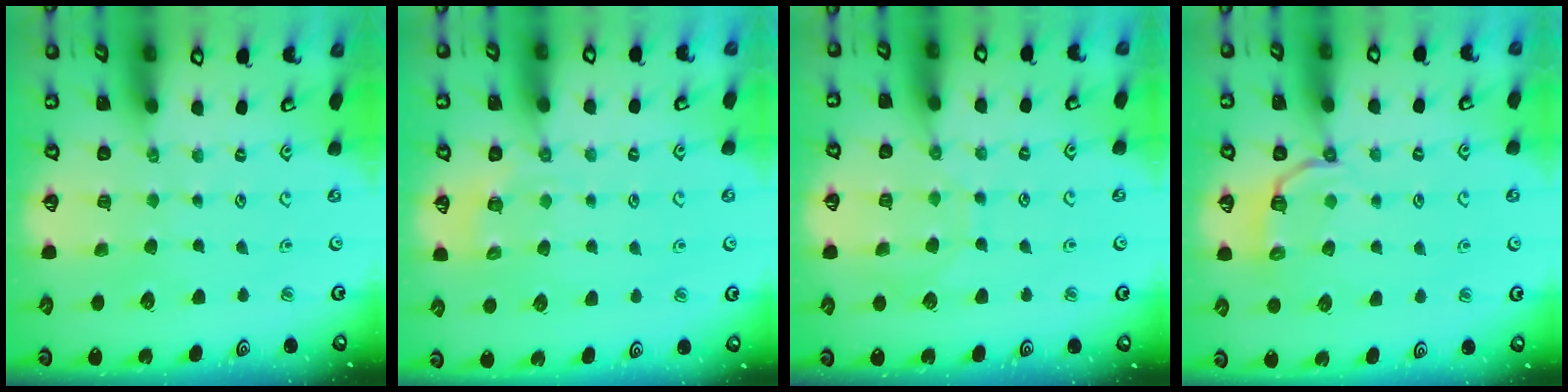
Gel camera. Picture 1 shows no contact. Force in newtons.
{"total": 2.9, "press": 2.6, "slide": 1.2}
{"total": 7.9, "press": 7.9, "slide": 0.5}
{"total": 4.2, "press": 3.5, "slide": 2.2}